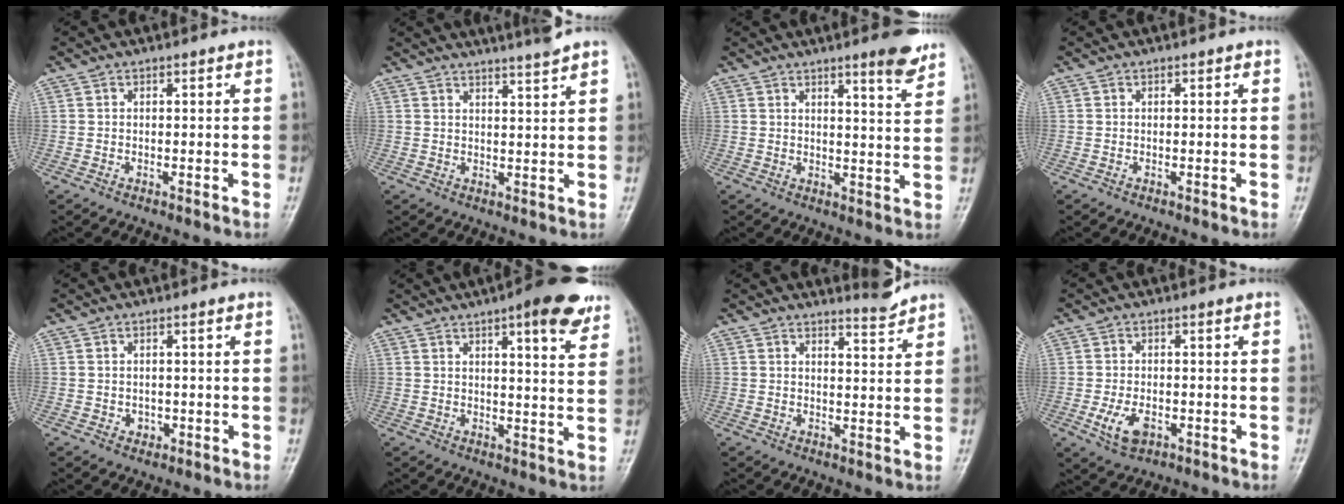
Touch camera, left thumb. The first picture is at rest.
{"total": 5.7, "force": [5.0, -0.2, 2.8], "torque": [-0.038, -0.016, 0.073]}
{"total": 6.5, "force": [4.7, 0.9, 4.4], "torque": [-0.047, -0.032, 0.064]}
{"total": 0.0}
{"total": 1.6, "force": [-0.6, 1.4, 0.5], "torque": [0.003, 0.003, -0.004]}
{"total": 11.2, "force": [6.8, 2.9, 8.4], "torque": [-0.083, -0.029, 0.082]}
{"total": 3.0, "force": [3.0, -0.2, 0.4], "torque": [-0.002, -0.036, 0.050]}
{"total": 5.1, "force": [-2.0, 3.0, 3.6], "torque": [-0.068, -0.001, -0.029]}